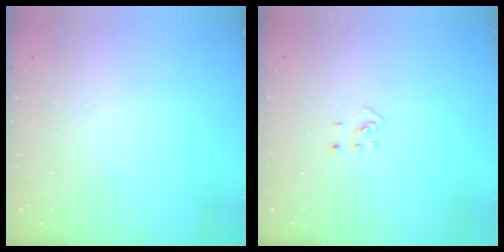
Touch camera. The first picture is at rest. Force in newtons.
{"total": 2.7, "press": 2.6, "slide": 0.6}